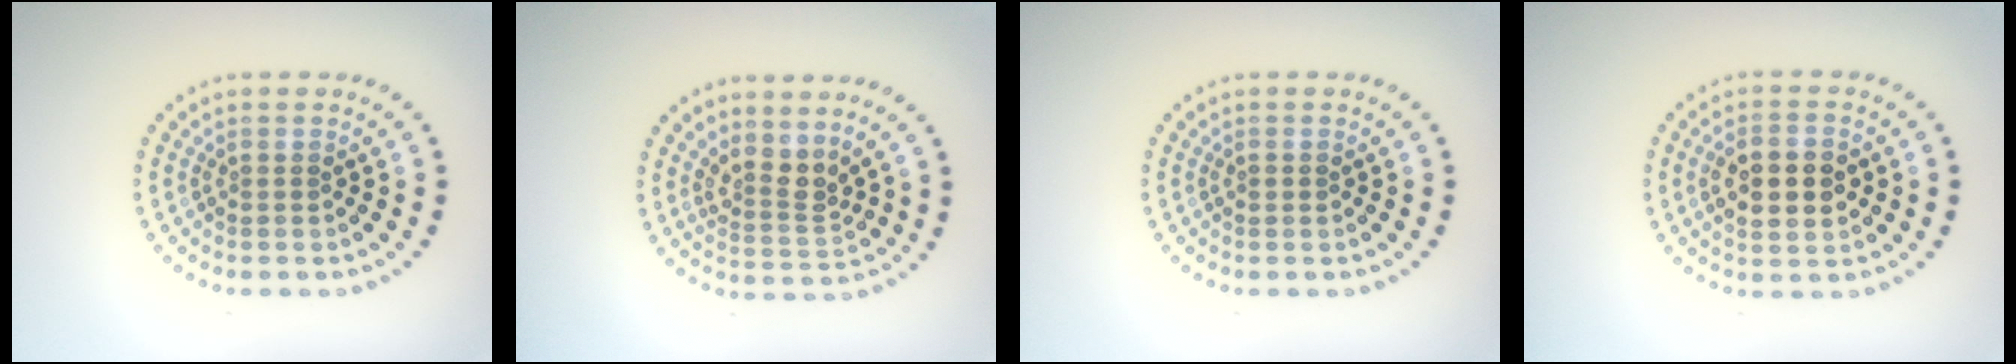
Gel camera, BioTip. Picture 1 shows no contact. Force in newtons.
{"total": 2.8, "press": 2.0, "slide": 2.0}
{"total": 0.8, "press": 0.8, "slide": 0.2}
{"total": 4.8, "press": 4.8, "slide": 0.2}